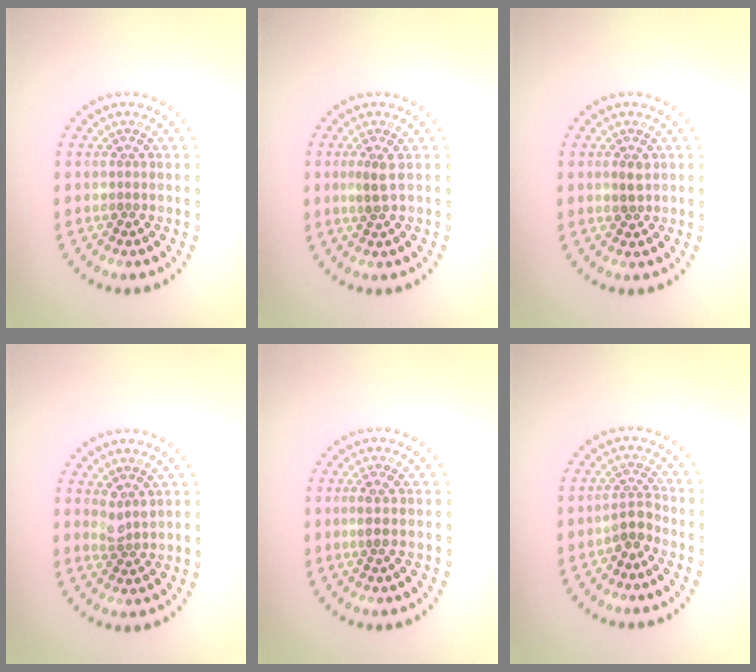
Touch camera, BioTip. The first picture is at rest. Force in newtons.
{"total": 1.3, "press": 1.0, "slide": 0.7}
{"total": 1.3, "press": 1.2, "slide": 0.4}
{"total": 1.5, "press": 1.3, "slide": 0.8}
{"total": 1.1, "press": 0.8, "slide": 0.8}
{"total": 2.0, "press": 1.4, "slide": 1.3}